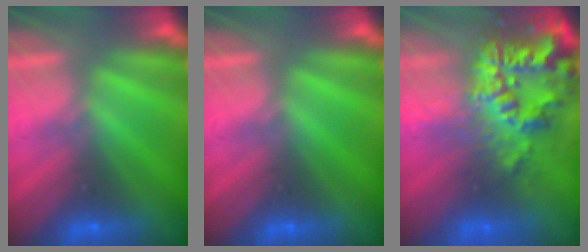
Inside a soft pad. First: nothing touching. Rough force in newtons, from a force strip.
{"total": 0.0}
{"total": 12.7}